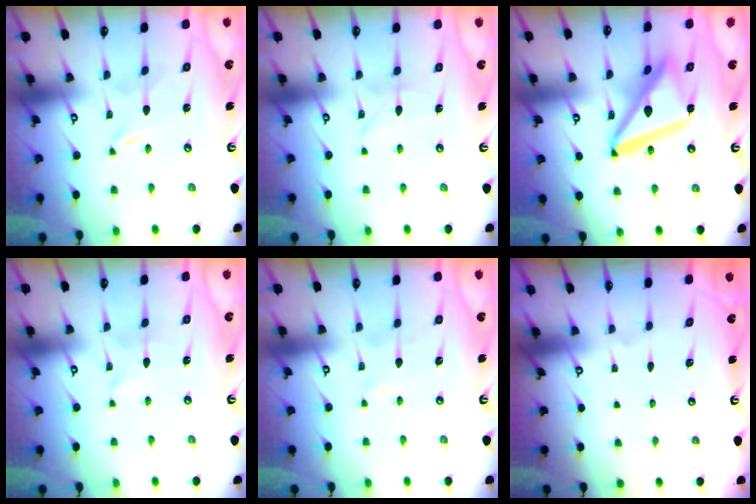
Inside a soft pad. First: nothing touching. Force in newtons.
{"total": 2.6, "press": 2.6, "slide": 0.3}
{"total": 16.8, "press": 16.7, "slide": 1.8}
{"total": 2.2, "press": 2.2, "slide": 0.2}
{"total": 1.6, "press": 1.6, "slide": 0.2}
{"total": 0.0}